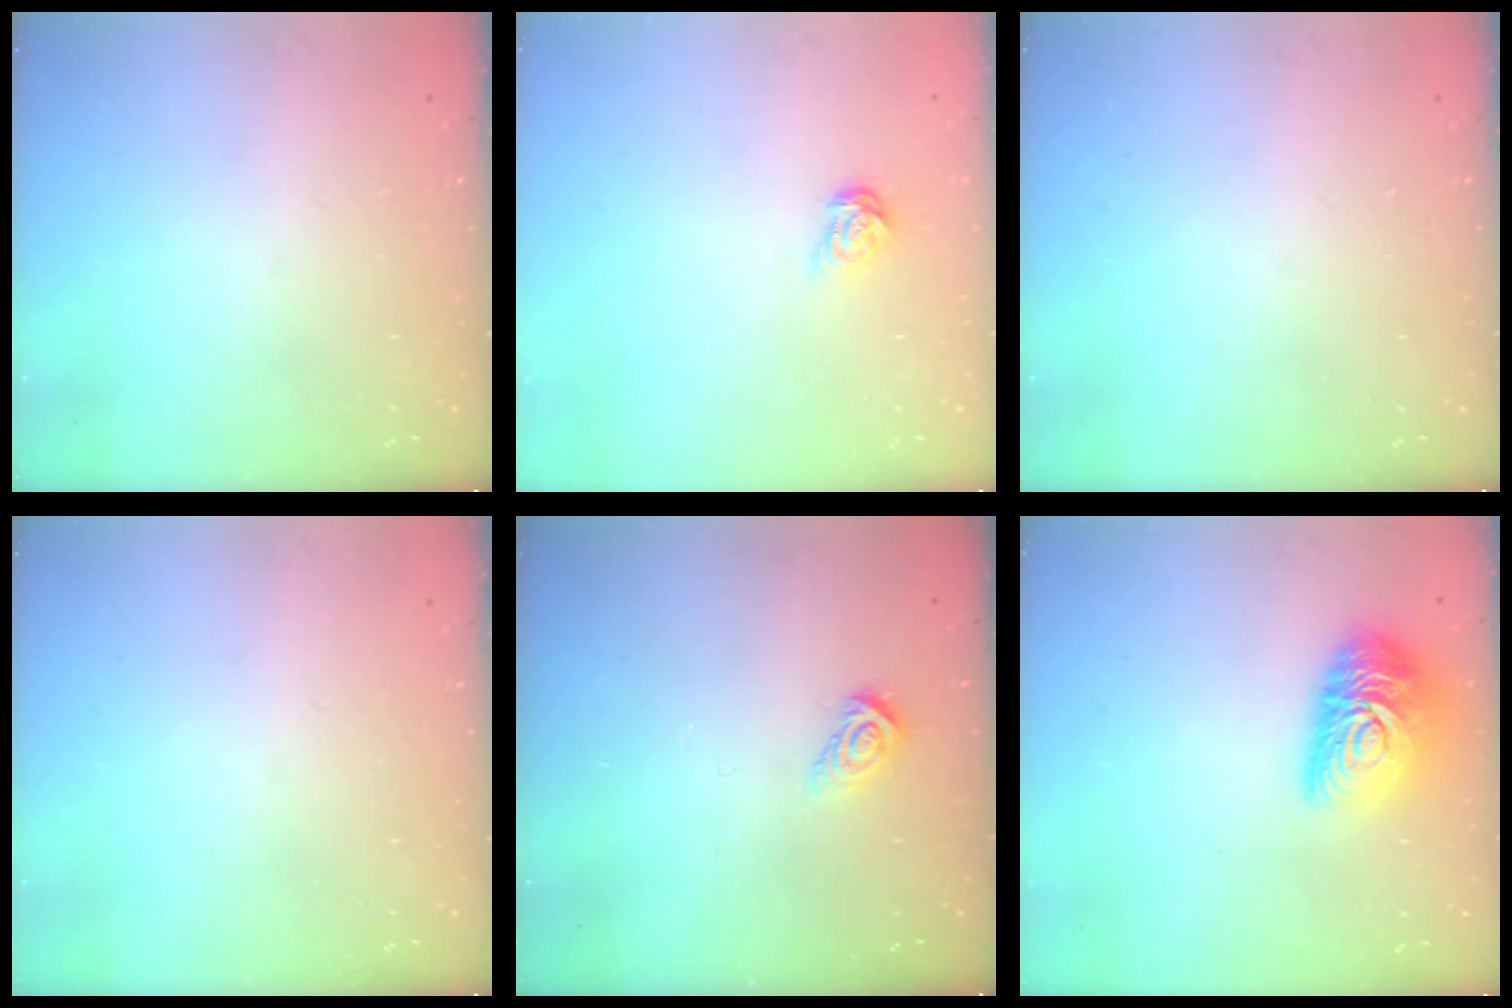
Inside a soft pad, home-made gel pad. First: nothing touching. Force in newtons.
{"total": 4.8, "press": 4.7, "slide": 0.5}
{"total": 0.0}
{"total": 0.0}
{"total": 5.4, "press": 5.4, "slide": 0.3}
{"total": 15.0, "press": 15.0, "slide": 1.0}